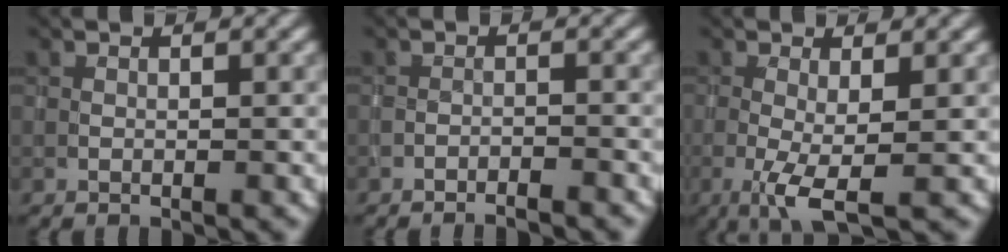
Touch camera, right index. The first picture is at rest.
{"total": 2.0, "force": [-2.0, 0.1, 0.4], "torque": [-0.009, 0.007, -0.031]}
{"total": 3.5, "force": [-1.0, 0.6, 3.3], "torque": [-0.070, -0.008, -0.019]}